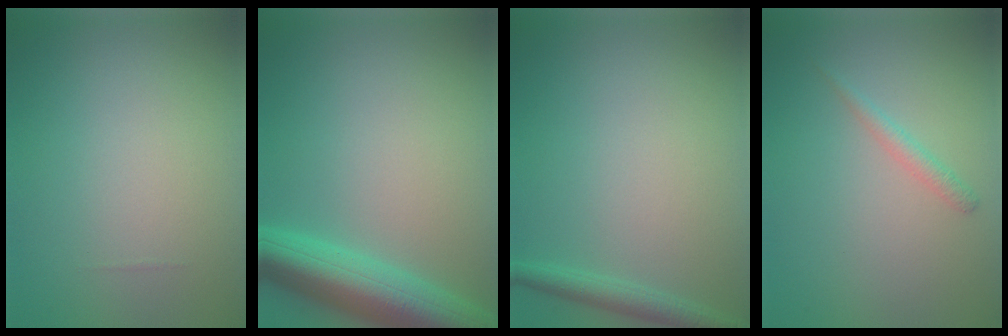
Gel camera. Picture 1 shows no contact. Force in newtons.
{"total": 7.5, "press": 7.5, "slide": 0.4}
{"total": 1.8, "press": 1.8, "slide": 0.1}
{"total": 1.2, "press": 1.2, "slide": 0.1}